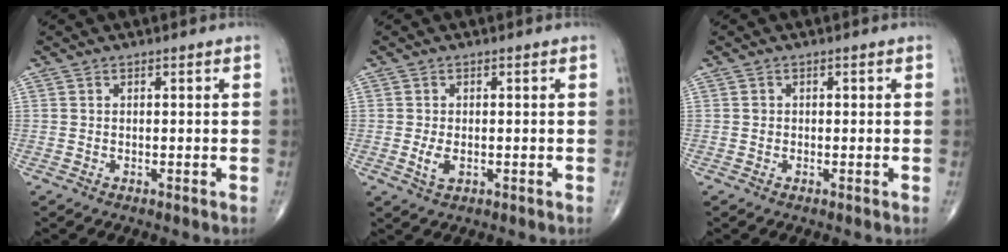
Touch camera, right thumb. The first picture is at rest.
{"total": 2.8, "force": [-0.5, 1.5, 2.3], "torque": [-0.048, -0.007, -0.007]}
{"total": 0.8, "force": [0.1, 0.8, 0.3], "torque": [0.002, 0.002, 0.001]}